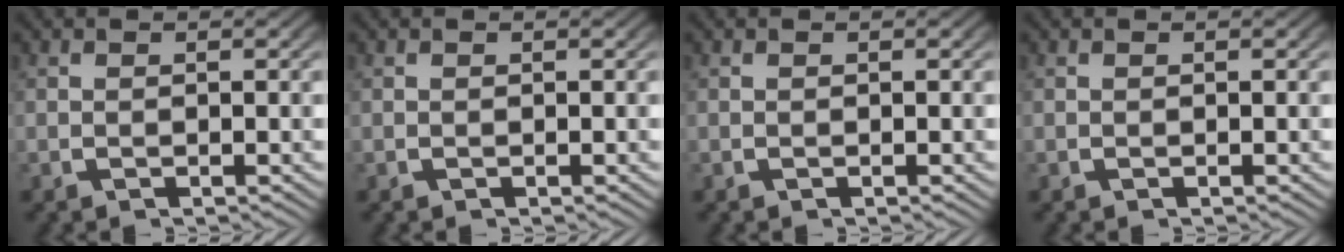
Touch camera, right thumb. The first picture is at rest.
{"total": 0.0}
{"total": 0.0}
{"total": 0.0}